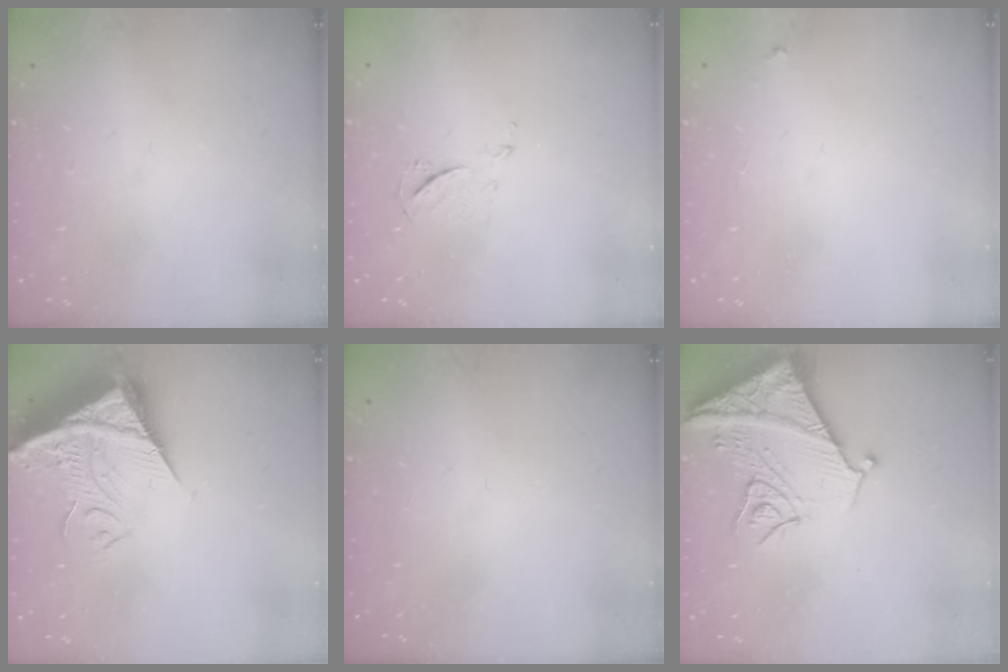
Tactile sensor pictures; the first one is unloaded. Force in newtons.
{"total": 6.1, "press": 6.0, "slide": 0.7}
{"total": 2.2, "press": 2.2, "slide": 0.1}
{"total": 13.2, "press": 13.1, "slide": 1.2}
{"total": 0.0}
{"total": 13.8, "press": 13.7, "slide": 1.4}